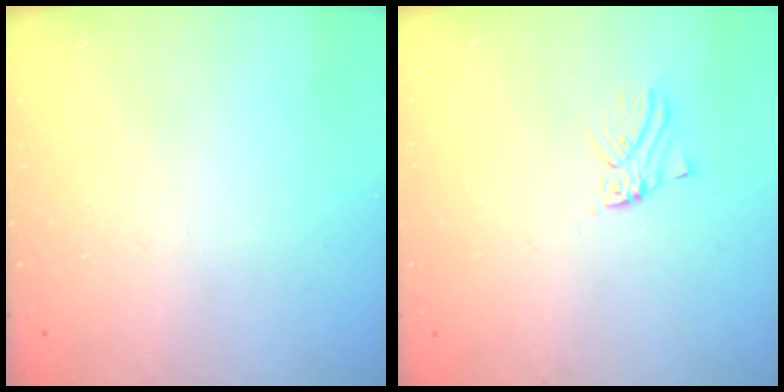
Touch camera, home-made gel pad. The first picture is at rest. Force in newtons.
{"total": 2.1, "press": 2.1, "slide": 0.2}